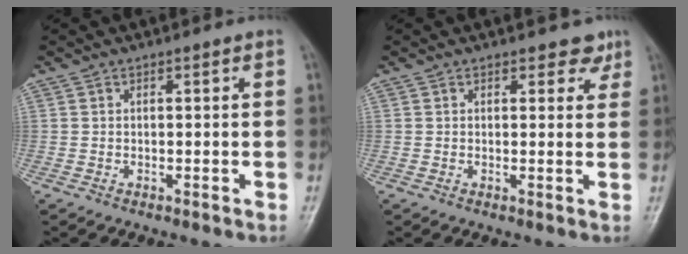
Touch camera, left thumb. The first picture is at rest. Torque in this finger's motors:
{"motor_torque": [-0.31, 0.07, -0.21, 0.08, 0.06]}